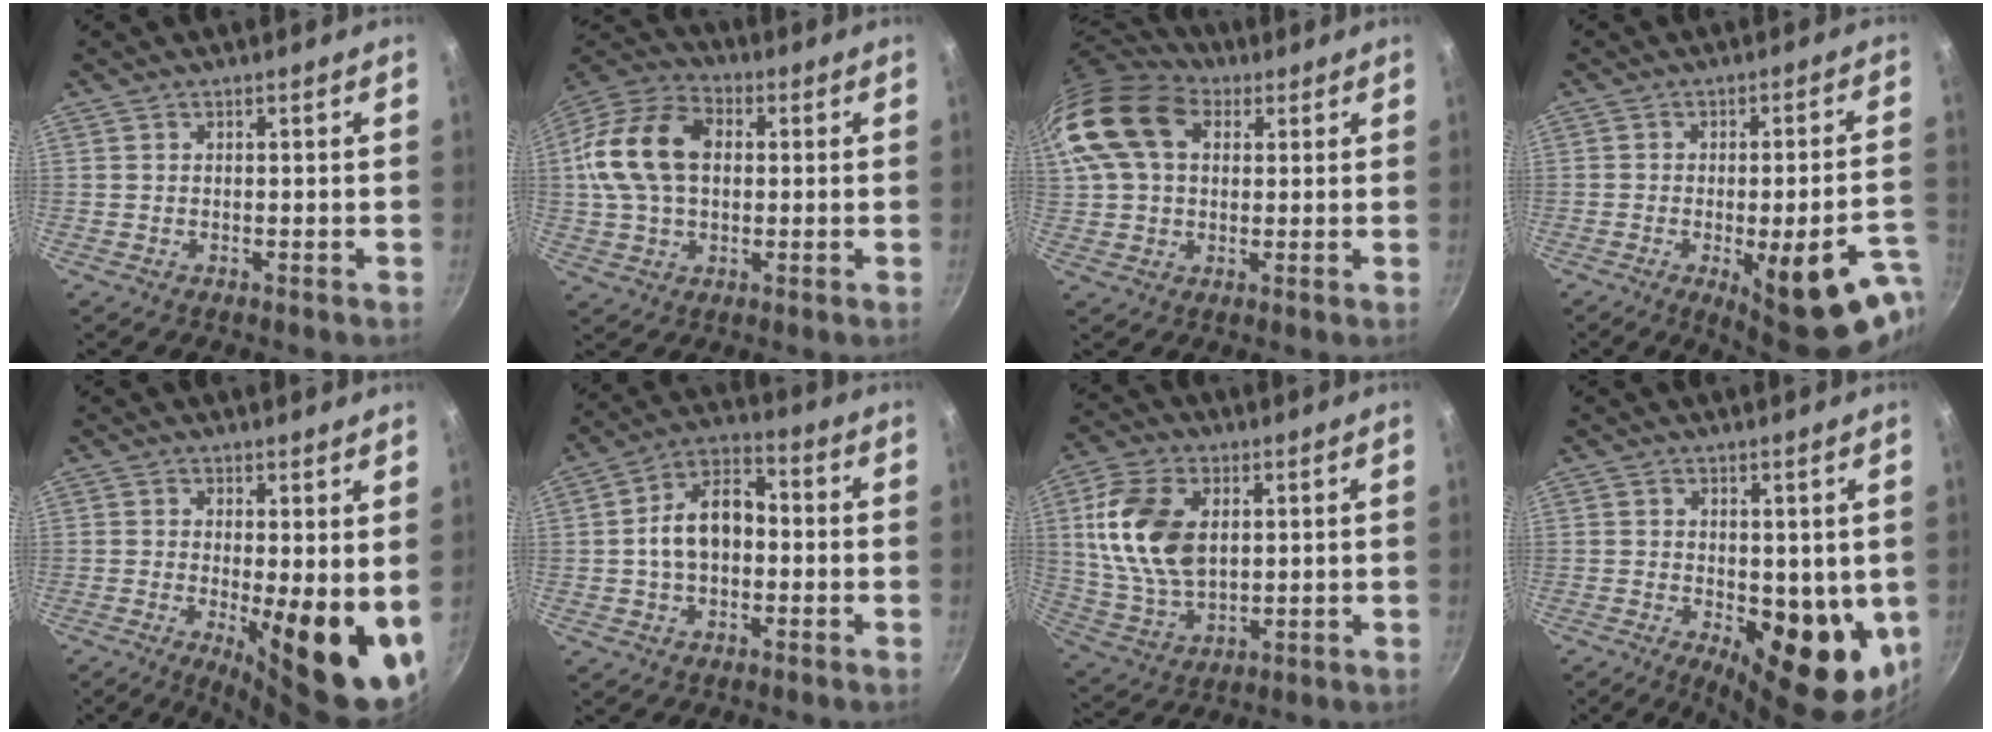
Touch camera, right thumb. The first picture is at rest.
{"total": 16.5, "force": [1.8, 11.6, 11.7], "torque": [-0.207, 0.028, 0.020]}
{"total": 19.0, "force": [5.7, 13.2, 12.4], "torque": [-0.257, 0.026, 0.091]}
{"total": 19.0, "force": [-7.1, 5.6, 16.8], "torque": [-0.181, 0.012, -0.081]}
{"total": 14.2, "force": [-1.5, 4.1, 13.5], "torque": [-0.151, -0.028, -0.012]}
{"total": 11.2, "force": [-0.7, 7.4, 8.4], "torque": [-0.118, 0.037, -0.026]}
{"total": 15.4, "force": [3.3, 9.6, 11.6], "torque": [-0.209, -0.009, 0.069]}
{"total": 14.1, "force": [-1.8, 7.0, 12.1], "torque": [-0.128, -0.033, -0.012]}